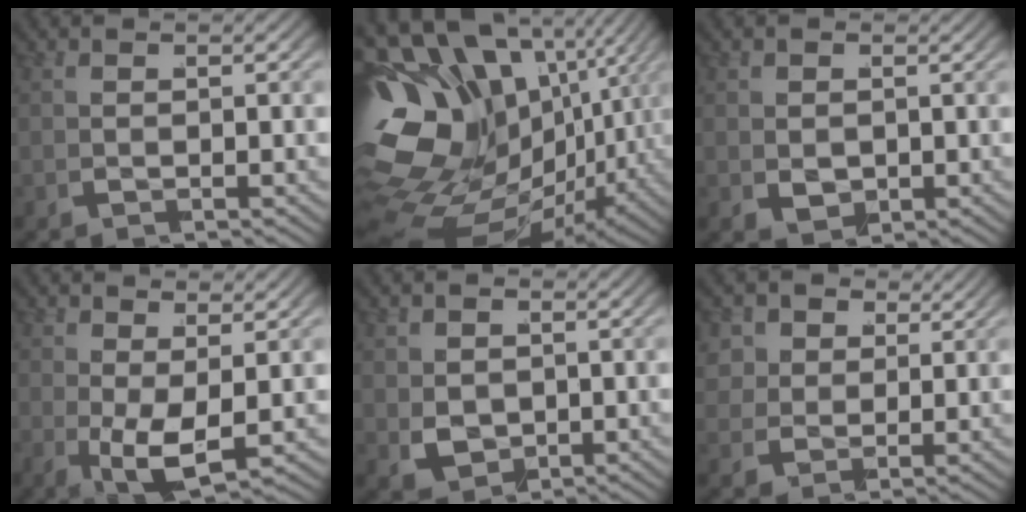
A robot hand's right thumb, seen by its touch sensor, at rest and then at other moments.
{"total": 22.5, "force": [-1.6, 16.8, 14.9], "torque": [-0.292, -0.058, -0.019]}
{"total": 2.2, "force": [0.0, 1.8, 1.2], "torque": [-0.023, -0.019, 0.006]}
{"total": 4.6, "force": [-0.5, 2.6, 3.7], "torque": [-0.069, -0.027, -0.003]}
{"total": 4.3, "force": [-0.5, 3.6, 2.3], "torque": [-0.064, -0.040, 0.004]}
{"total": 4.8, "force": [2.1, 3.9, 2.0], "torque": [-0.053, -0.010, 0.031]}